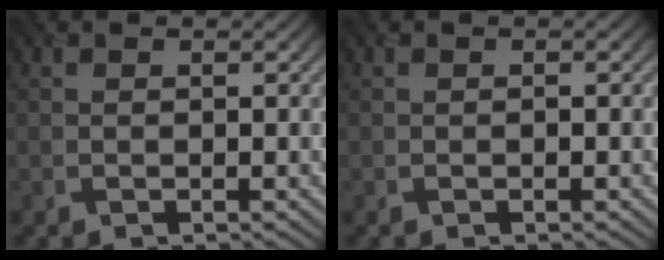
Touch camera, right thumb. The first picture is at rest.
{"total": 0.0}